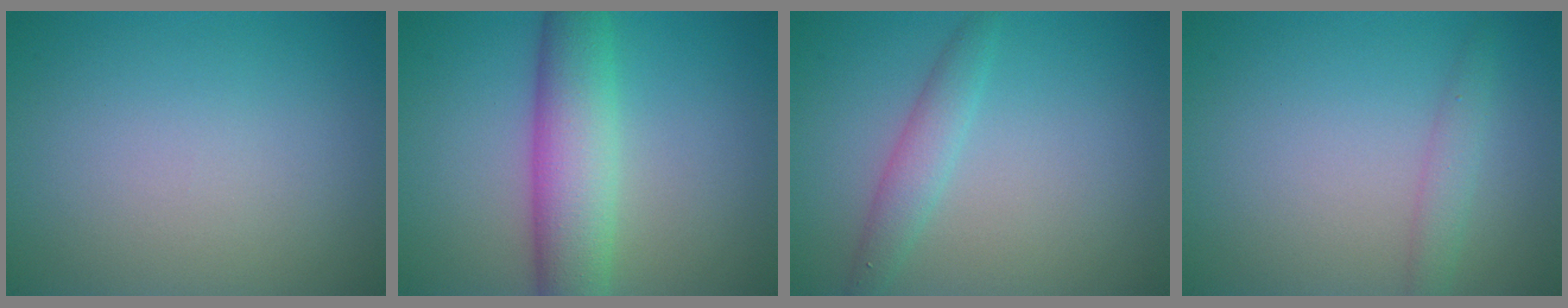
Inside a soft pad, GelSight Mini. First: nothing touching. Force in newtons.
{"total": 6.7, "press": 6.7, "slide": 0.3}
{"total": 2.3, "press": 2.3, "slide": 0.0}
{"total": 1.7, "press": 1.7, "slide": 0.1}